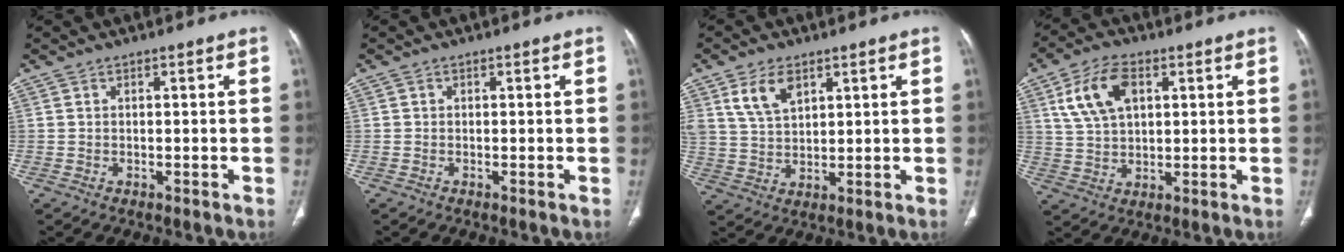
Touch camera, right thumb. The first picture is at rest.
{"total": 0.0}
{"total": 7.6, "force": [4.0, 4.4, 4.6], "torque": [-0.076, -0.017, 0.085]}
{"total": 10.6, "force": [3.9, 6.2, 7.7], "torque": [-0.140, -0.001, 0.076]}